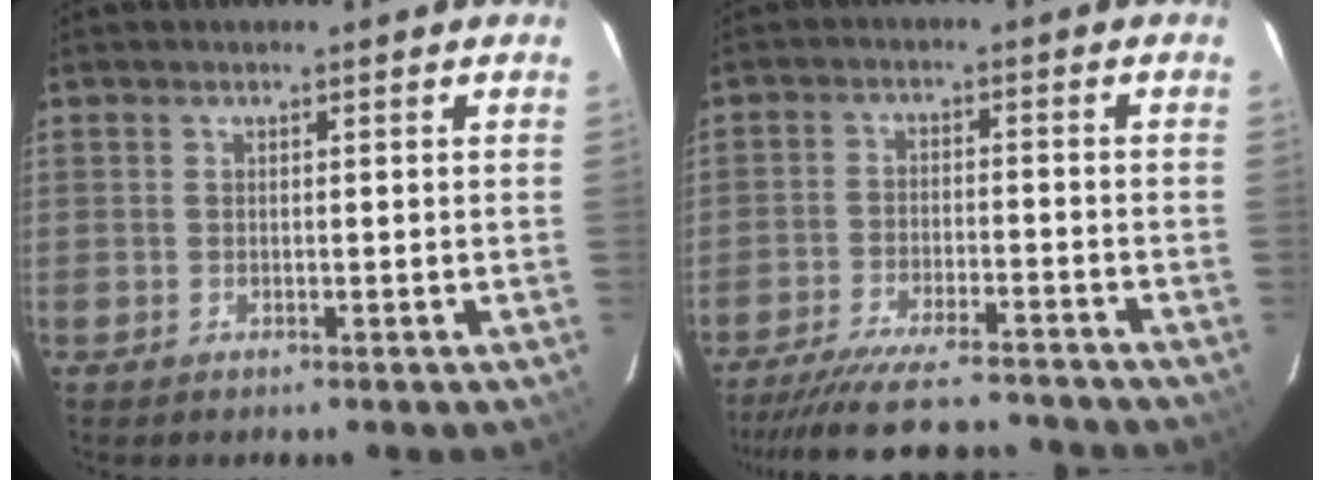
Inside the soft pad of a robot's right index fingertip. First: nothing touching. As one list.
[{"total": 17.2, "force": [-15.7, 2.6, 6.6], "torque": [-0.137, -0.018, -0.234]}]